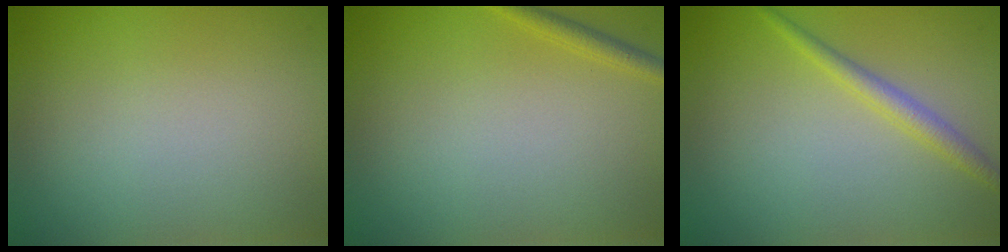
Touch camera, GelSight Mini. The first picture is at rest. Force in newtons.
{"total": 1.3, "press": 1.3, "slide": 0.1}
{"total": 1.8, "press": 1.8, "slide": 0.1}